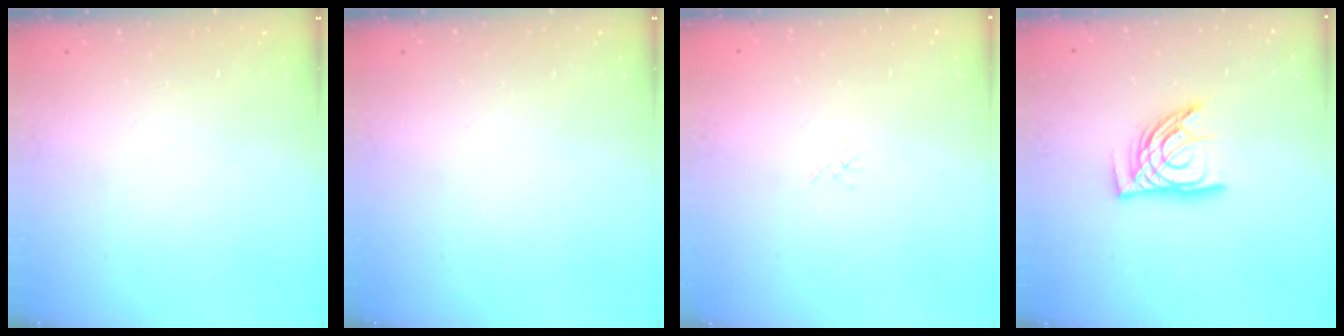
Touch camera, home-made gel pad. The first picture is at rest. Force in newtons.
{"total": 0.0}
{"total": 0.0}
{"total": 12.1, "press": 12.0, "slide": 1.4}